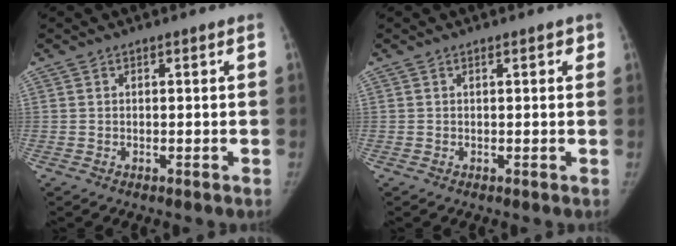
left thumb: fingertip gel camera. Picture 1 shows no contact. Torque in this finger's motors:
{"motor_torque": [-0.35, 0.27, -0.01, 0.47, -0.04]}